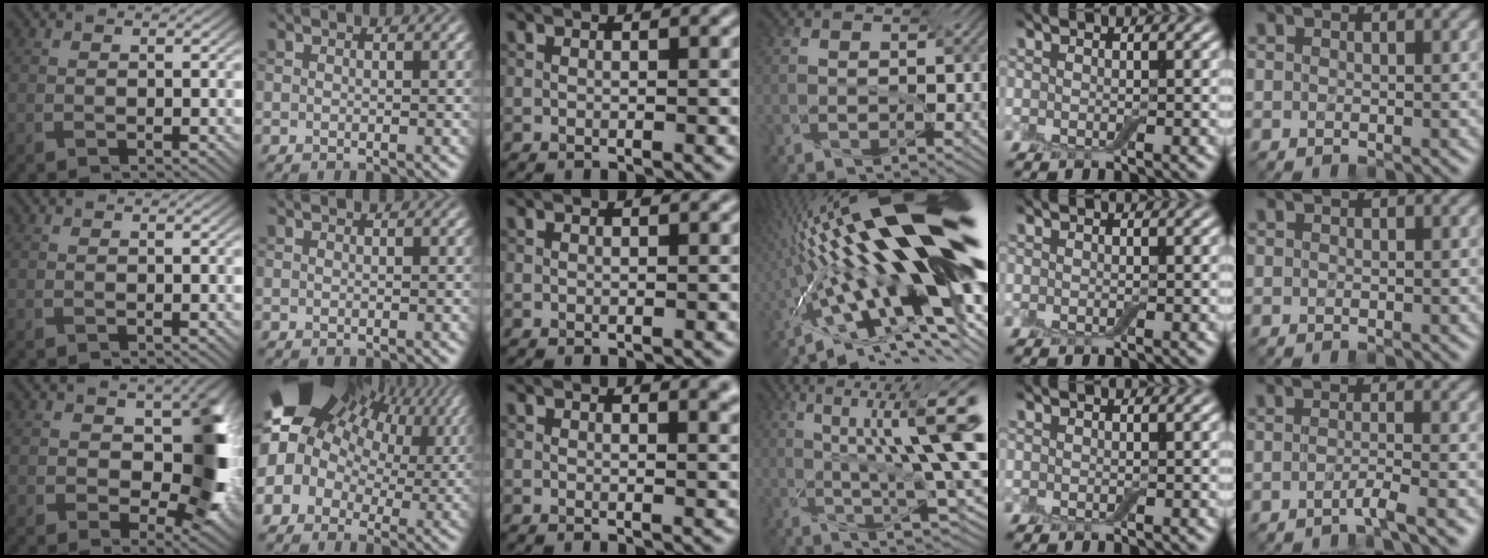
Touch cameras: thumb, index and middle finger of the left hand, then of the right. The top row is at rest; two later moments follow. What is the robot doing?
{"motion": "screw", "object": "jar lid"}